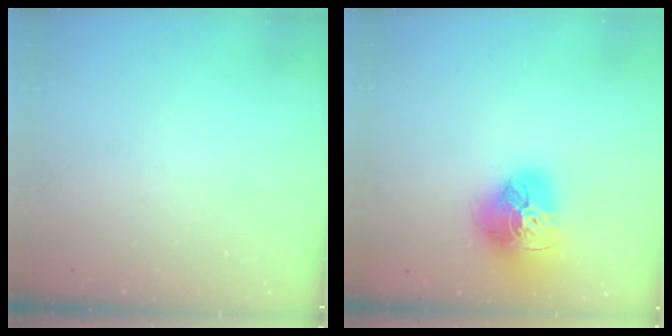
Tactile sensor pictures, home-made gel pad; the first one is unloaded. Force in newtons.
{"total": 18.0, "press": 17.9, "slide": 1.9}